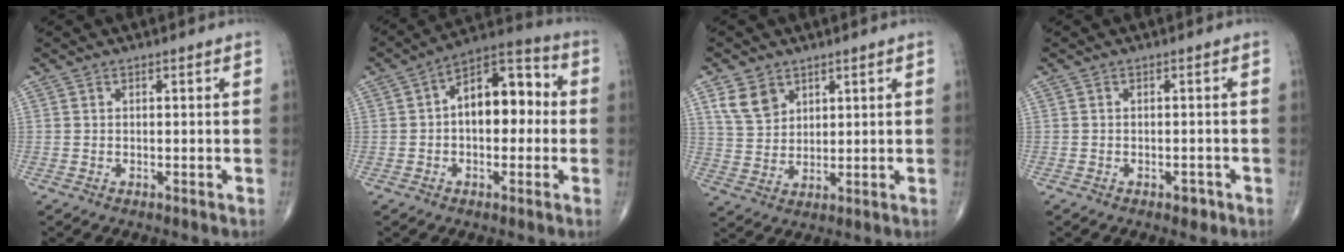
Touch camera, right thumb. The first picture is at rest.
{"total": 13.1, "force": [0.5, 7.5, 10.7], "torque": [-0.129, 0.039, -0.006]}
{"total": 6.4, "force": [3.6, 4.5, 2.8], "torque": [-0.037, -0.017, 0.076]}
{"total": 1.6, "force": [-1.0, 0.9, 0.9], "torque": [-0.007, 0.003, -0.012]}